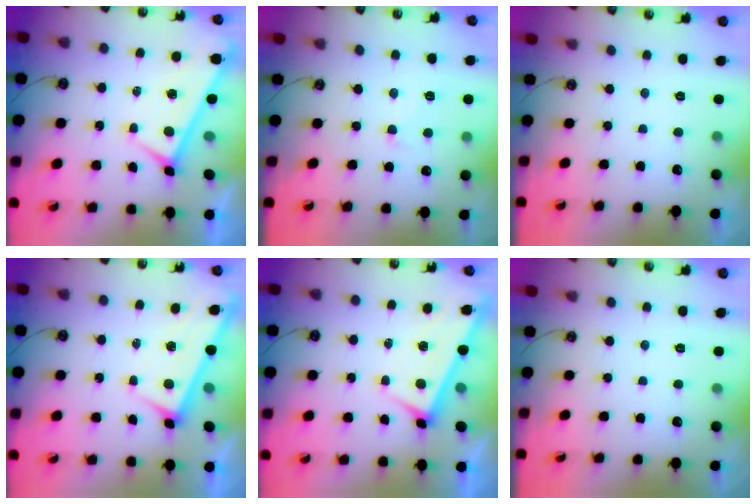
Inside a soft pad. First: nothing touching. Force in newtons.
{"total": 0.8, "press": 0.2, "slide": 0.8}
{"total": 0.0}
{"total": 3.0, "press": 3.0, "slide": 0.2}
{"total": 2.9, "press": 2.9, "slide": 0.1}
{"total": 0.0}